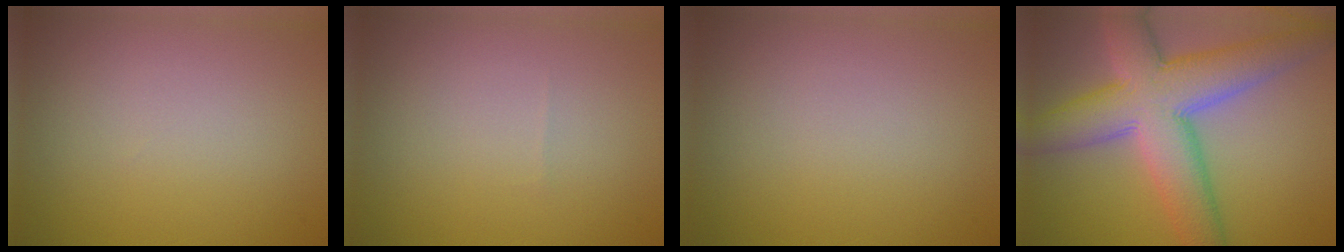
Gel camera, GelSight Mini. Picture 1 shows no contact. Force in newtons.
{"total": 0.0}
{"total": 0.0}
{"total": 10.4, "press": 10.4, "slide": 0.6}